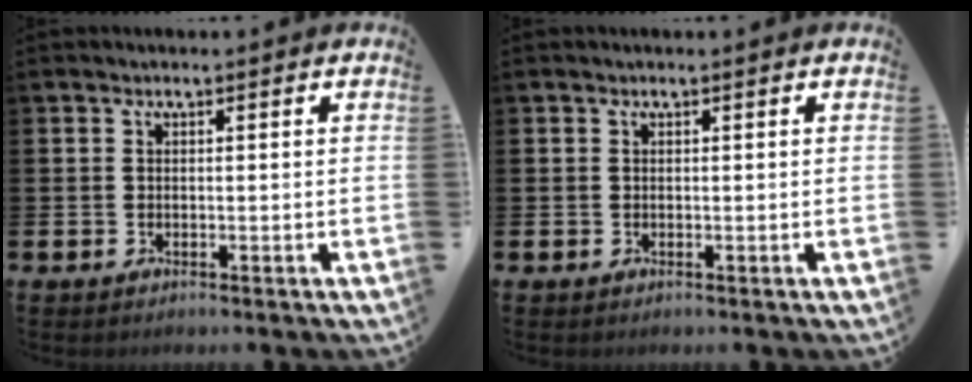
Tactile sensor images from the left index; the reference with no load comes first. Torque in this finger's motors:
{"motor_torque": [-0.54, 0.55, -0.33, -0.01]}